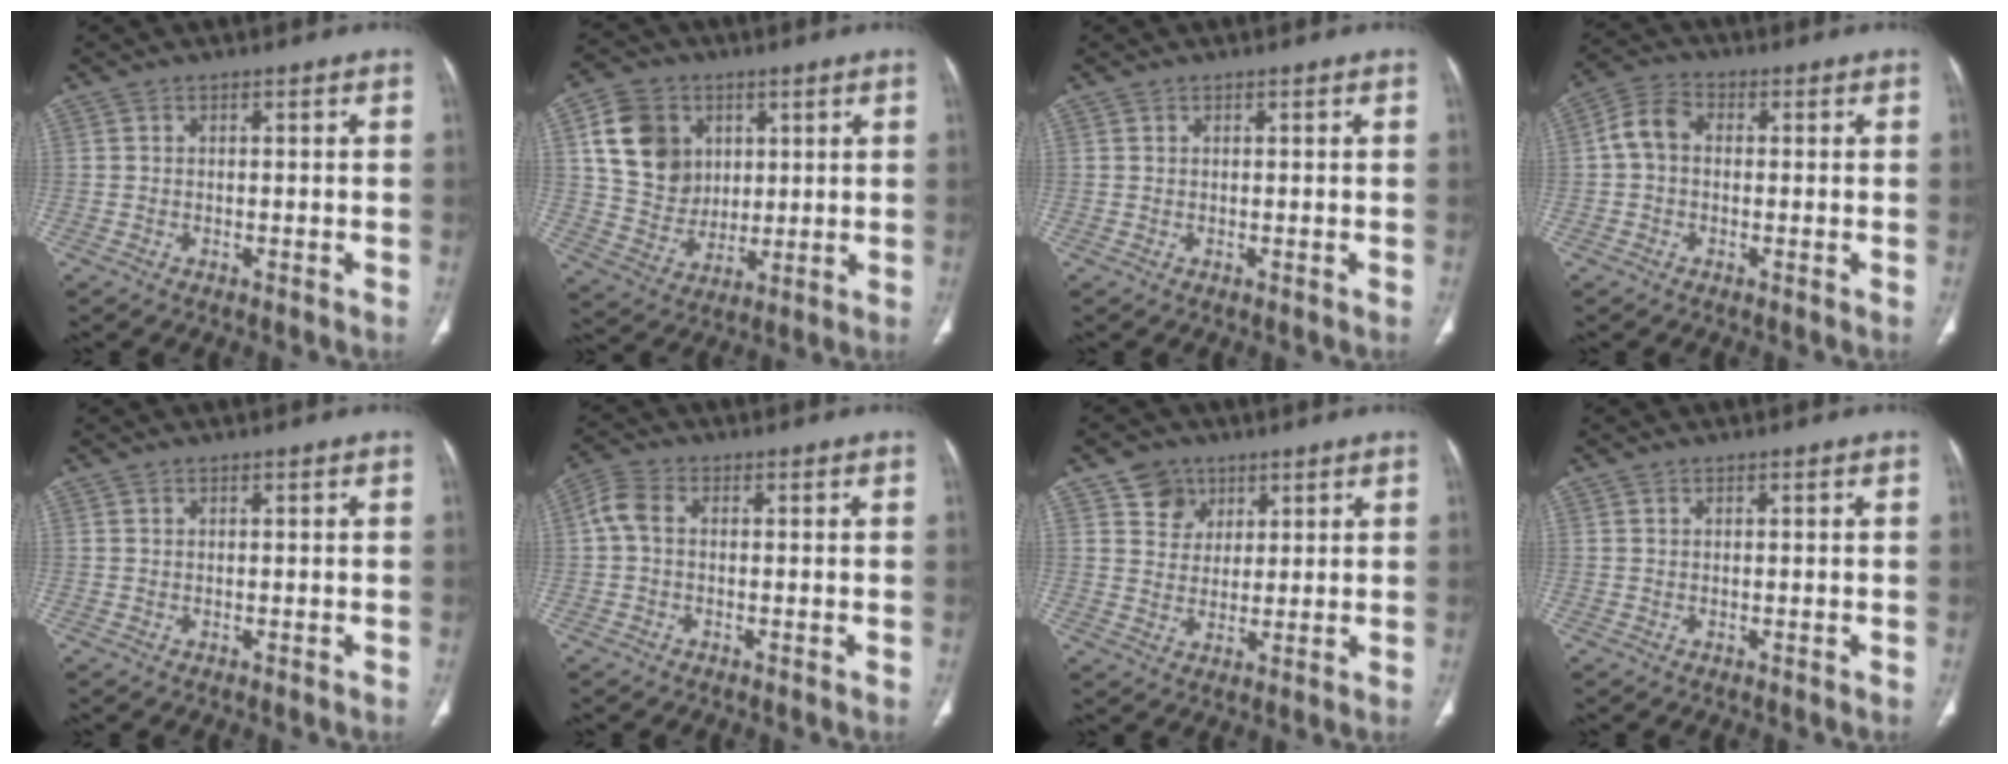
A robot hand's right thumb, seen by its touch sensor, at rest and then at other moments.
{"total": 13.7, "force": [4.2, 11.3, 6.4], "torque": [-0.086, -0.010, 0.086]}
{"total": 0.0}
{"total": 5.5, "force": [0.0, 4.0, 3.8], "torque": [-0.069, 0.018, -0.011]}
{"total": 0.0}
{"total": 4.0, "force": [0.2, 2.5, 3.1], "torque": [-0.074, 0.011, -0.004]}
{"total": 5.9, "force": [3.2, 4.8, 1.1], "torque": [0.006, -0.016, 0.057]}
{"total": 0.0}